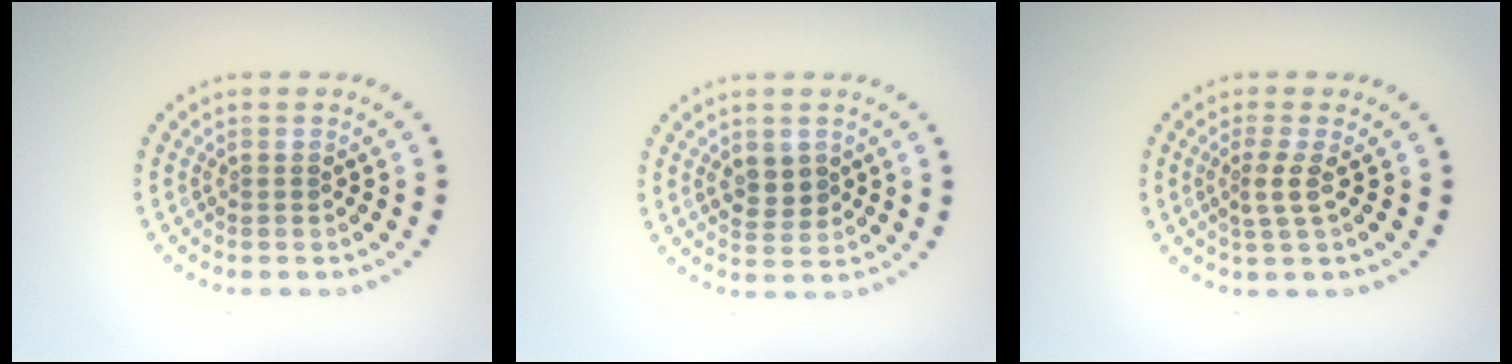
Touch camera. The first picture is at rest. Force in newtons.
{"total": 2.4, "press": 2.4, "slide": 0.6}
{"total": 1.8, "press": 1.2, "slide": 1.4}